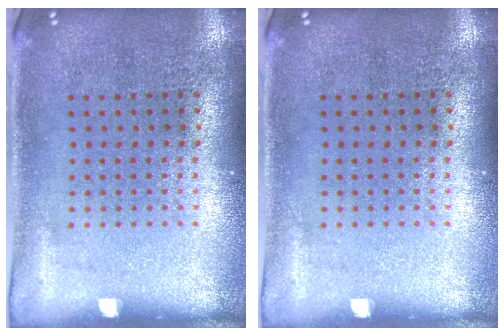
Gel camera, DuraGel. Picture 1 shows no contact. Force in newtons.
{"total": 0.0}